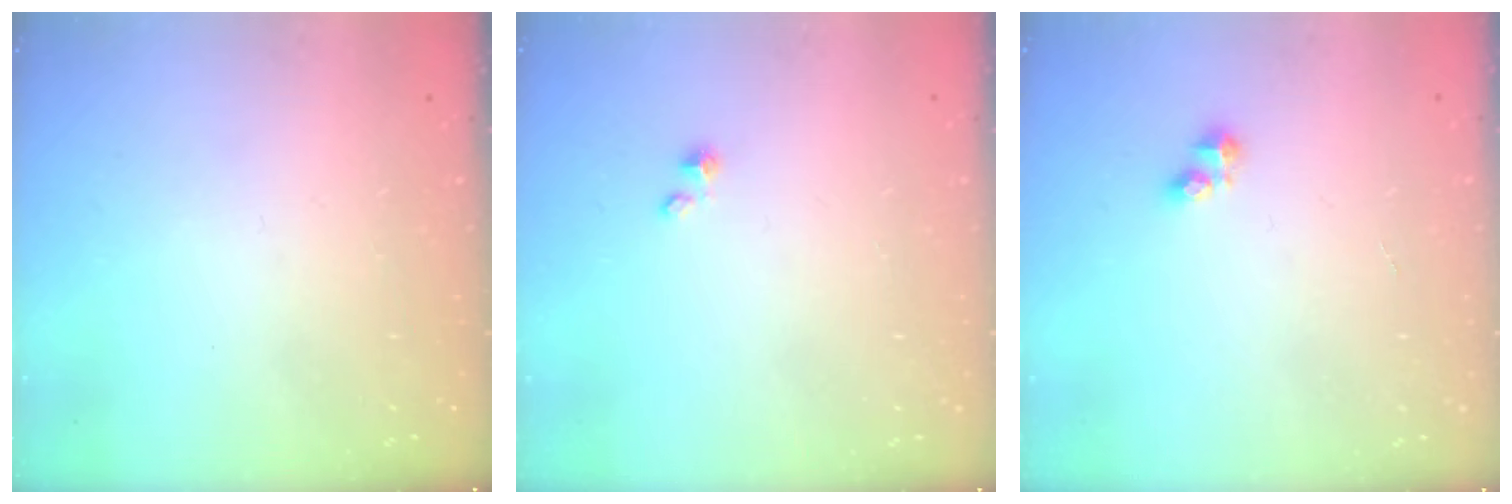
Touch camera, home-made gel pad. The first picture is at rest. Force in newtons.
{"total": 1.5, "press": 1.5, "slide": 0.0}
{"total": 2.4, "press": 2.4, "slide": 0.3}